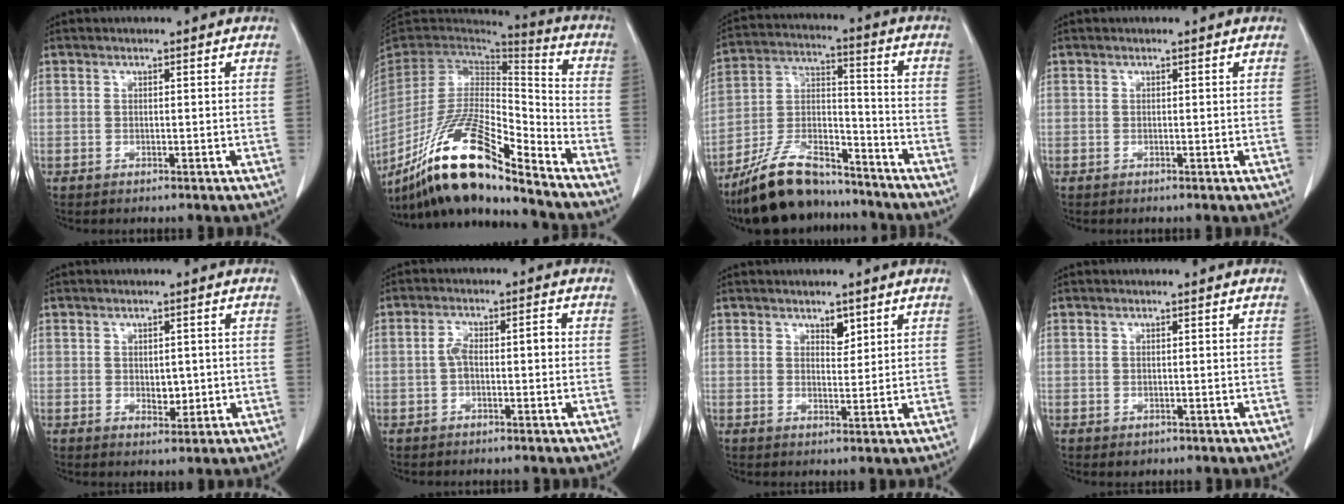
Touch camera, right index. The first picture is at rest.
{"total": 20.0, "force": [-14.5, 2.4, 13.5], "torque": [-0.277, -0.017, -0.267]}
{"total": 15.2, "force": [-12.9, 4.4, 6.7], "torque": [-0.134, 0.014, -0.231]}
{"total": 0.0}
{"total": 2.8, "force": [-0.2, 1.7, 2.3], "torque": [-0.030, -0.002, 0.004]}
{"total": 4.1, "force": [-0.4, 1.6, 3.8], "torque": [-0.071, 0.022, -0.008]}
{"total": 2.2, "force": [1.5, 1.0, 1.3], "torque": [-0.019, -0.005, 0.026]}
{"total": 0.8, "force": [-0.3, 0.6, 0.3], "torque": [-0.003, 0.002, 0.001]}